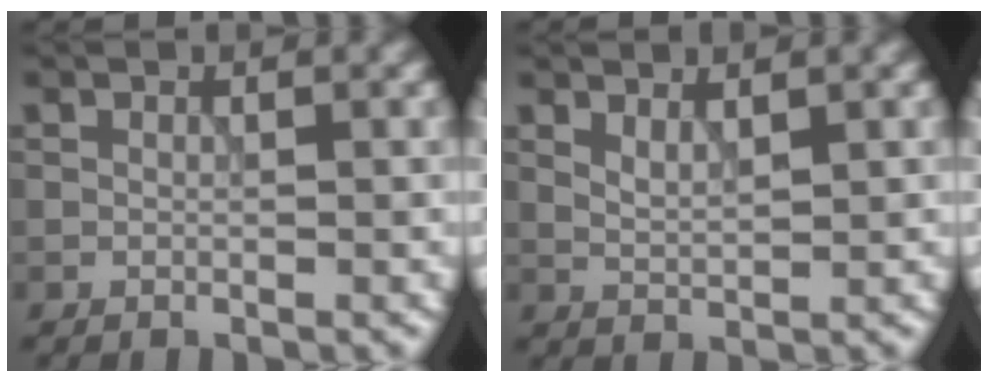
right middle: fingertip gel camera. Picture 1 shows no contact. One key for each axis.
{"total": 1.4, "fx": 0.9, "fy": 0.4, "fz": 1.1, "tx": -0.025, "ty": -0.003, "tz": 0.018}